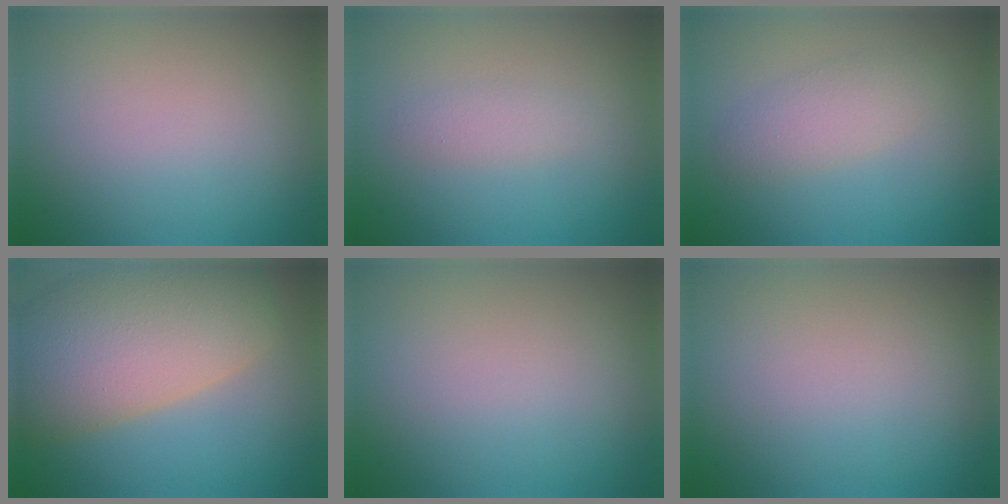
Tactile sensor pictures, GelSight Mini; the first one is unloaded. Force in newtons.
{"total": 1.3, "press": 1.3, "slide": 0.0}
{"total": 2.5, "press": 2.5, "slide": 0.1}
{"total": 11.6, "press": 11.6, "slide": 0.7}
{"total": 0.0}
{"total": 0.0}